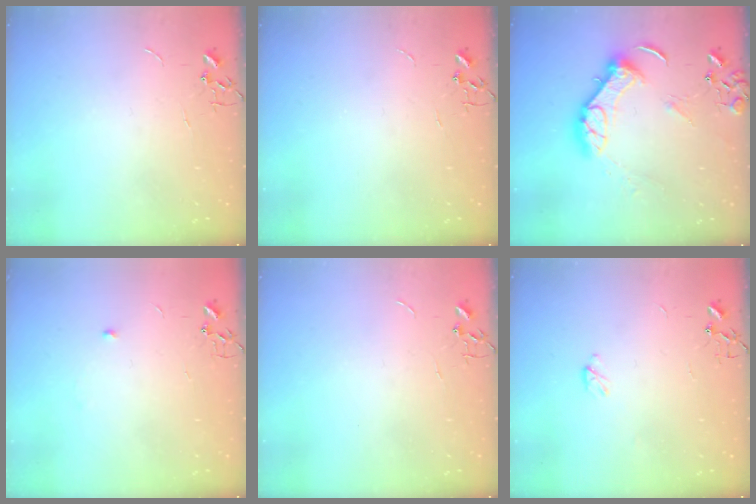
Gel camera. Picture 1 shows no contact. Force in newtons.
{"total": 0.0}
{"total": 12.9, "press": 12.8, "slide": 1.7}
{"total": 3.9, "press": 3.8, "slide": 0.8}
{"total": 0.0}
{"total": 3.0, "press": 3.0, "slide": 0.5}